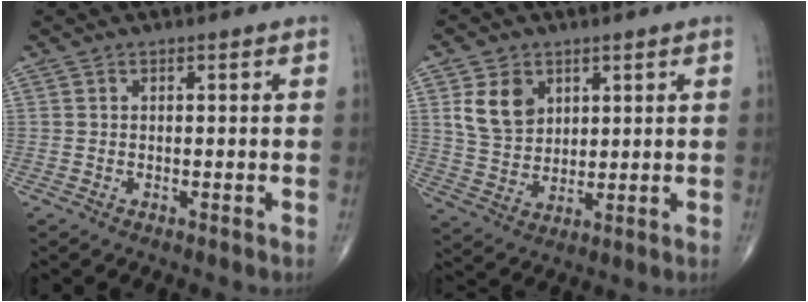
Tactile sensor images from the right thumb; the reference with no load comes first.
{"total": 8.6, "force": [3.4, 6.4, 4.6], "torque": [-0.064, -0.018, 0.074]}